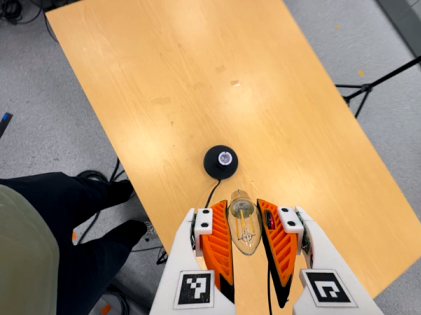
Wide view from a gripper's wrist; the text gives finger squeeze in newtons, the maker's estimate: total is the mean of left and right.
{"total": 19.3, "left": 21.6, "right": 17.1}